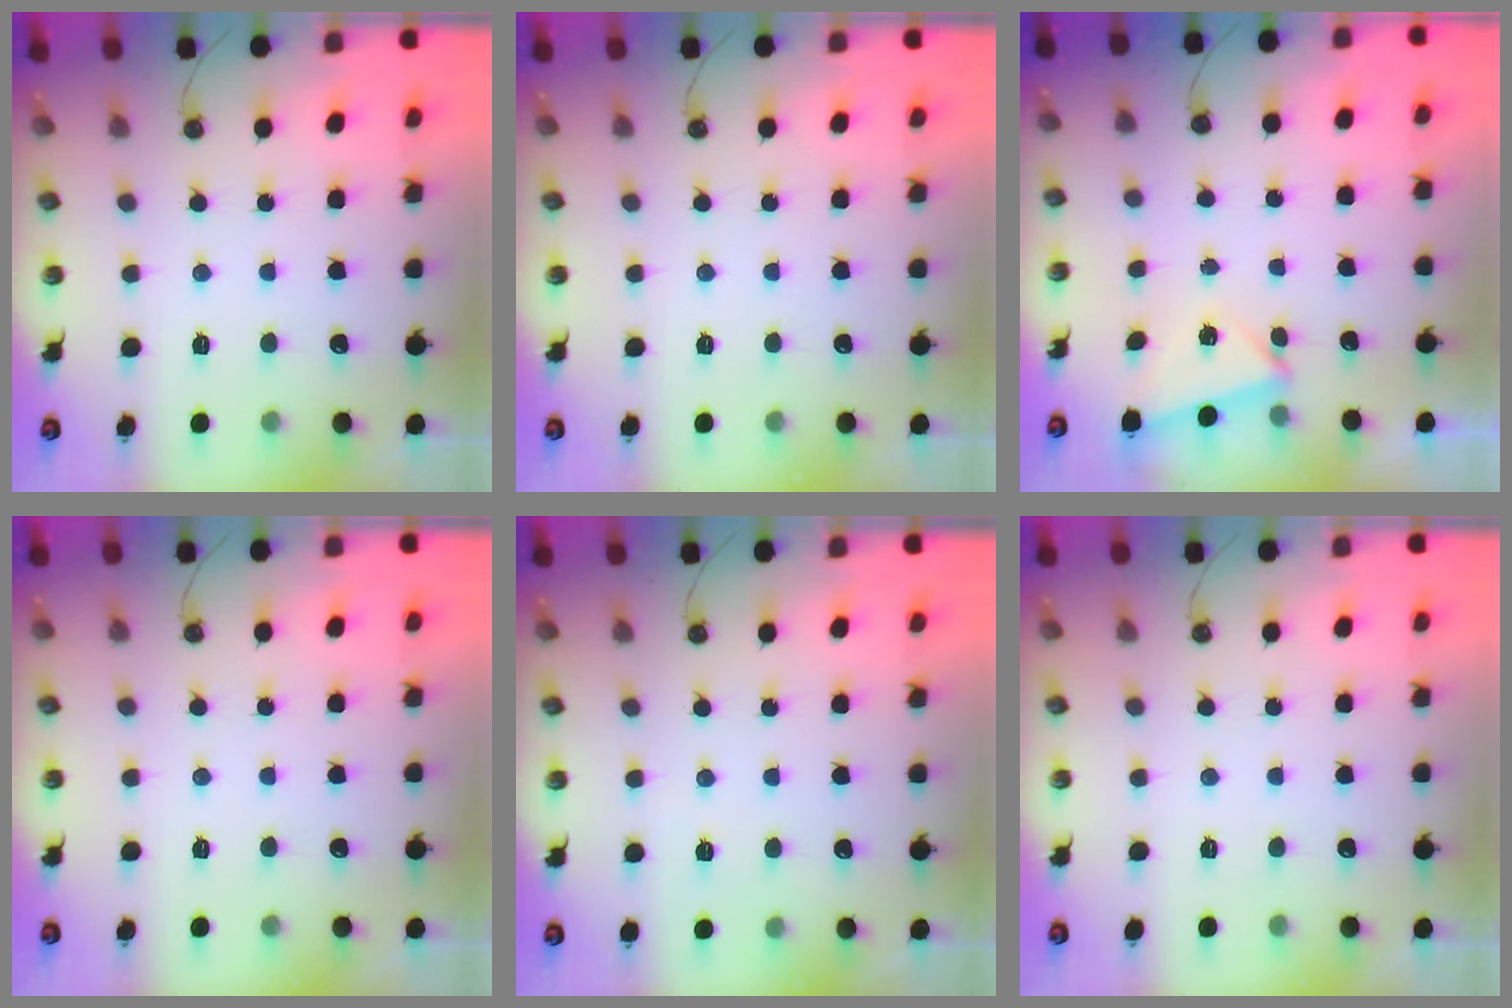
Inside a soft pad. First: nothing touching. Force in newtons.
{"total": 0.0}
{"total": 2.6, "press": 1.9, "slide": 1.8}
{"total": 0.0}
{"total": 1.4, "press": 1.4, "slide": 0.5}
{"total": 1.3, "press": 0.5, "slide": 1.2}